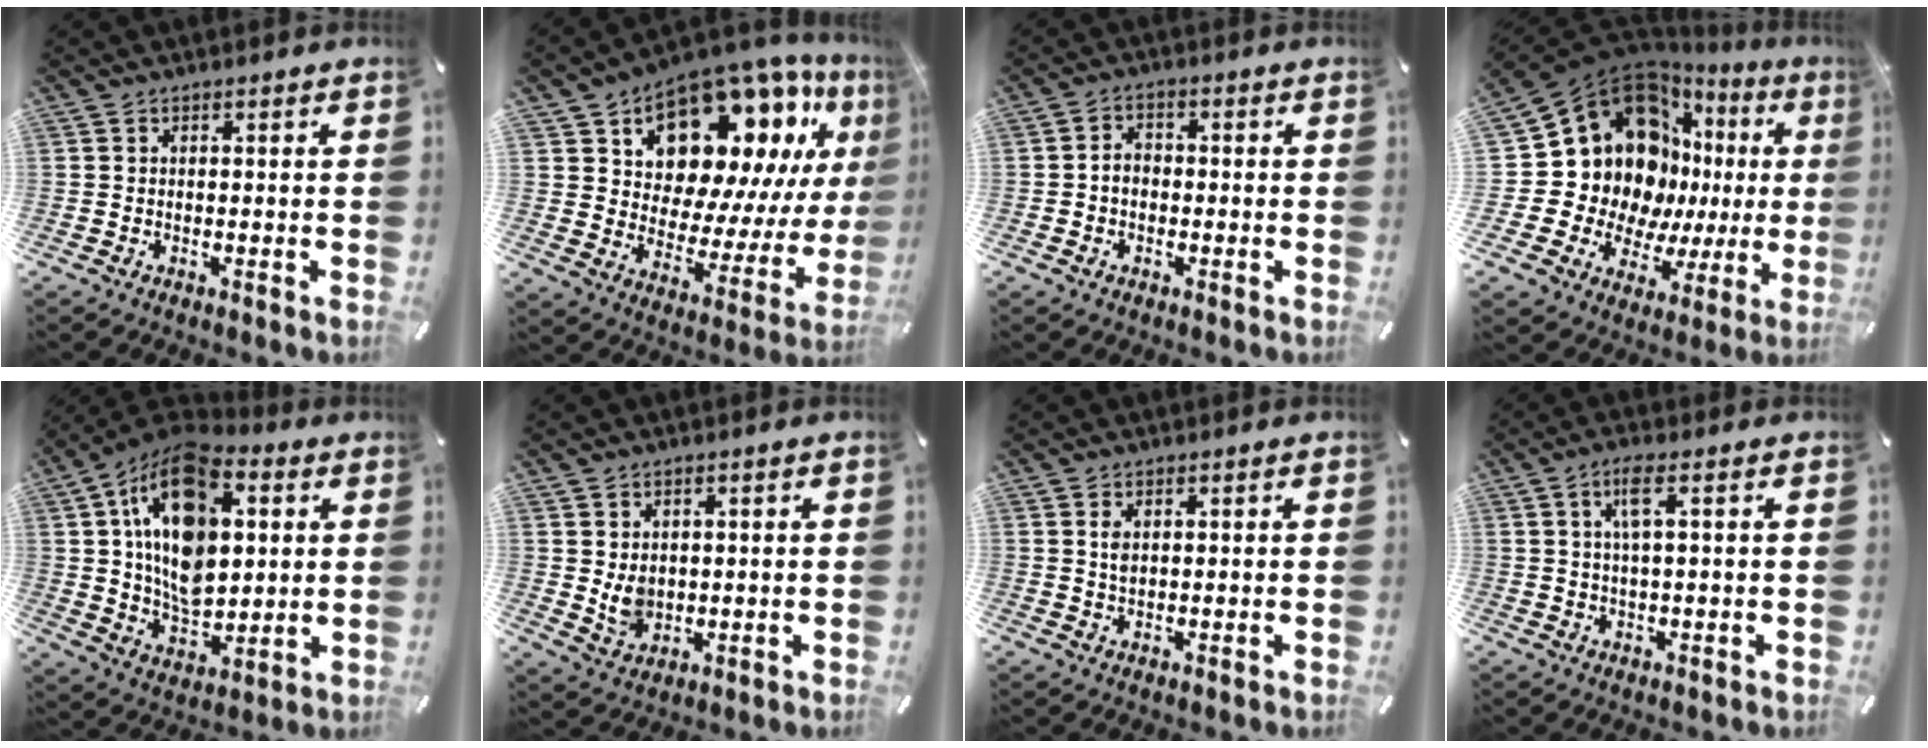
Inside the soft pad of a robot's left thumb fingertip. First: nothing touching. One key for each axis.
{"total": 17.2, "fx": 11.6, "fy": 9.9, "fz": 7.9, "tx": -0.115, "ty": -0.102, "tz": 0.199}
{"total": 3.5, "fx": -0.8, "fy": 2.6, "fz": 2.1, "tx": -0.040, "ty": 0.009, "tz": -0.016}
{"total": 21.9, "fx": 7.1, "fy": 16.0, "fz": 13.2, "tx": -0.234, "ty": -0.080, "tz": 0.145}
{"total": 19.4, "fx": 5.0, "fy": 12.6, "fz": 13.9, "tx": -0.261, "ty": -0.010, "tz": 0.085}
{"total": 5.1, "fx": 0.9, "fy": 4.4, "fz": 2.5, "tx": -0.047, "ty": -0.005, "tz": 0.015}
{"total": 2.0, "fx": 0.7, "fy": 1.0, "fz": 1.5, "tx": -0.034, "ty": 0.002, "tz": 0.012}
{"total": 4.8, "fx": 1.5, "fy": 1.2, "fz": 4.4, "tx": -0.090, "ty": 0.004, "tz": 0.024}